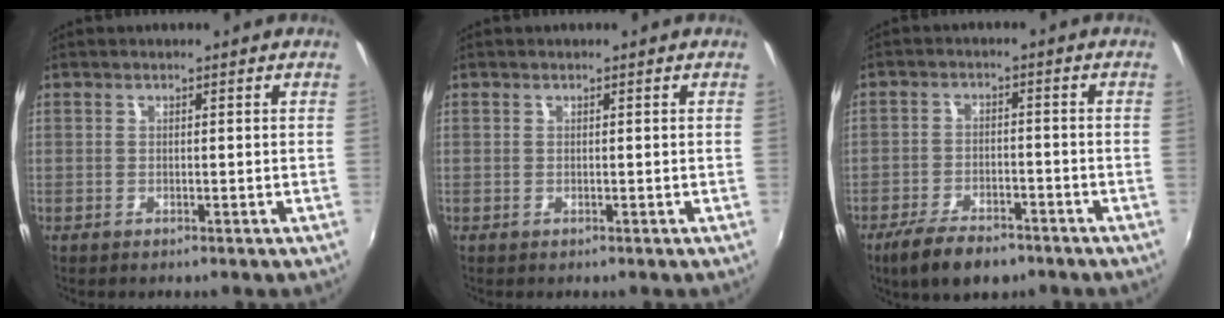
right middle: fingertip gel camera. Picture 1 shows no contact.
{"total": 0.0}
{"total": 9.3, "force": [-6.8, 3.8, 5.1], "torque": [-0.123, -0.014, -0.116]}